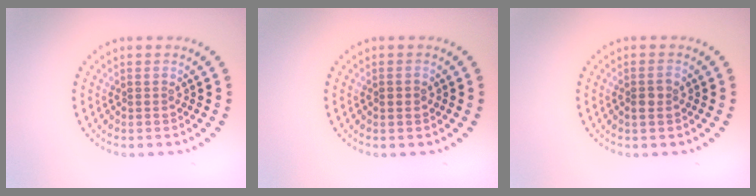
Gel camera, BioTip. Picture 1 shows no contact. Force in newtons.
{"total": 1.1, "press": 1.1, "slide": 0.1}
{"total": 1.3, "press": 1.3, "slide": 0.3}